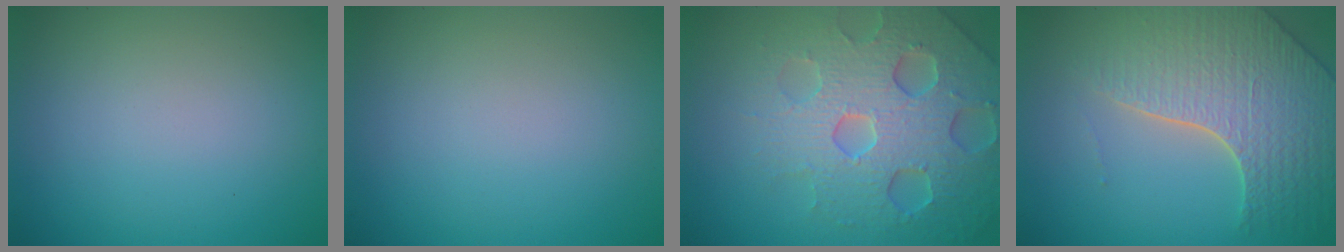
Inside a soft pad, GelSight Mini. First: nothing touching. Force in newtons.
{"total": 0.0}
{"total": 7.3, "press": 7.2, "slide": 1.5}
{"total": 6.1, "press": 5.1, "slide": 3.3}